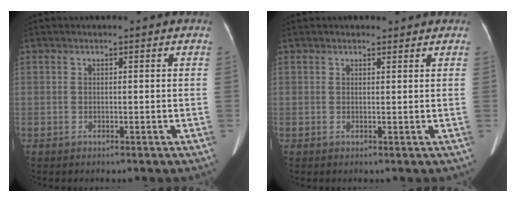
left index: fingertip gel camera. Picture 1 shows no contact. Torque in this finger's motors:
{"motor_torque": [0.08, -0.25, 0.00, 0.01]}